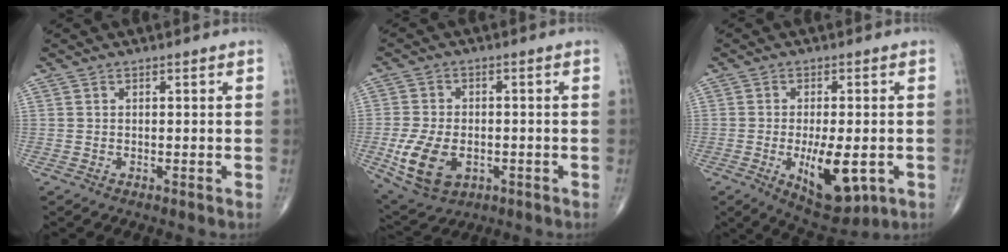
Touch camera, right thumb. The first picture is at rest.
{"total": 11.6, "force": [-3.2, 7.4, 8.3], "torque": [-0.159, 0.001, -0.043]}
{"total": 11.9, "force": [-3.3, 5.0, 10.3], "torque": [-0.147, -0.011, -0.037]}